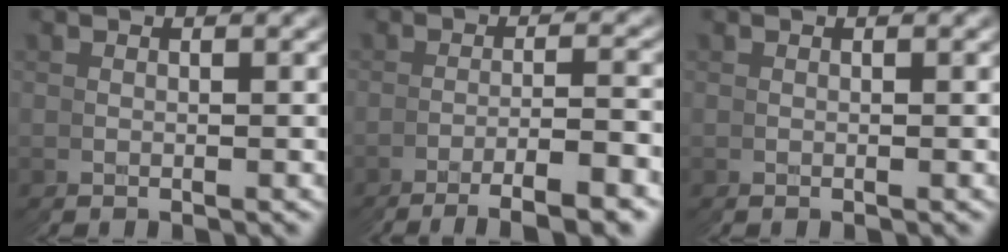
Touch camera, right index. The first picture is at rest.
{"total": 5.3, "force": [-4.1, -1.9, 2.7], "torque": [-0.039, 0.010, -0.074]}
{"total": 0.0}